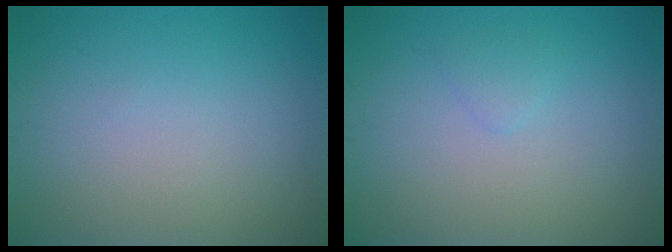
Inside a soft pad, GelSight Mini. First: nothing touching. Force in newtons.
{"total": 0.9, "press": 0.9, "slide": 0.1}